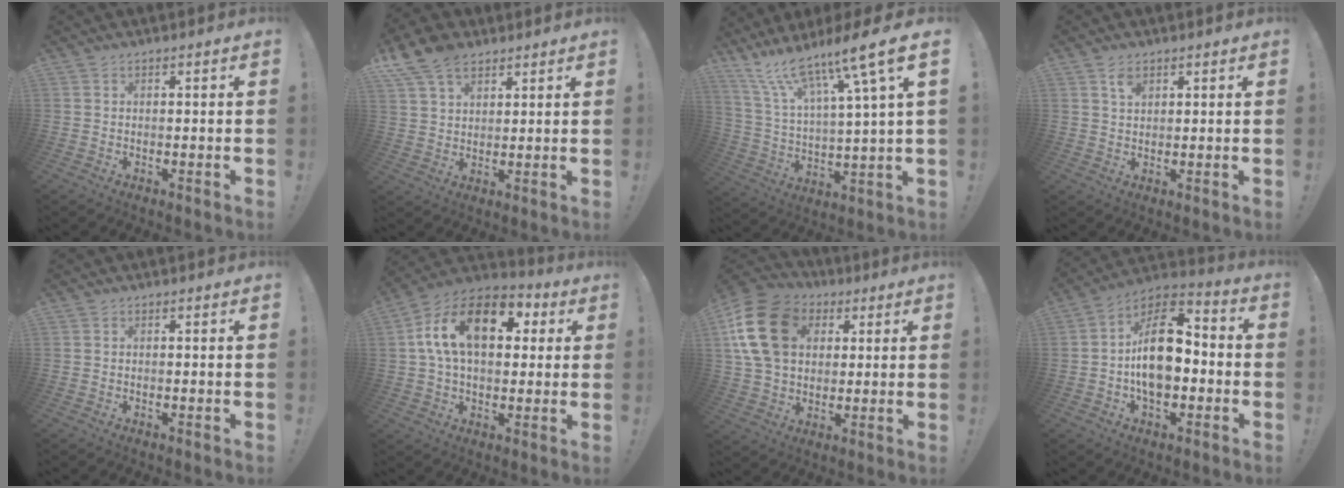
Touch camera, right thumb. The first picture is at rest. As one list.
[{"total": 10.5, "force": [6.6, 6.3, 5.1], "torque": [-0.083, -0.027, 0.128]}, {"total": 15.9, "force": [10.8, 3.1, 11.2], "torque": [-0.206, -0.072, 0.175]}, {"total": 3.2, "force": [1.9, 1.8, 1.8], "torque": [-0.022, -0.010, 0.032]}, {"total": 0.0}, {"total": 19.1, "force": [5.2, 11.2, 14.6], "torque": [-0.260, 0.005, 0.086]}, {"total": 19.6, "force": [5.4, 14.6, 11.9], "torque": [-0.211, -0.001, 0.102]}, {"total": 17.2, "force": [-1.6, 10.5, 13.6], "torque": [-0.221, 0.026, -0.023]}]